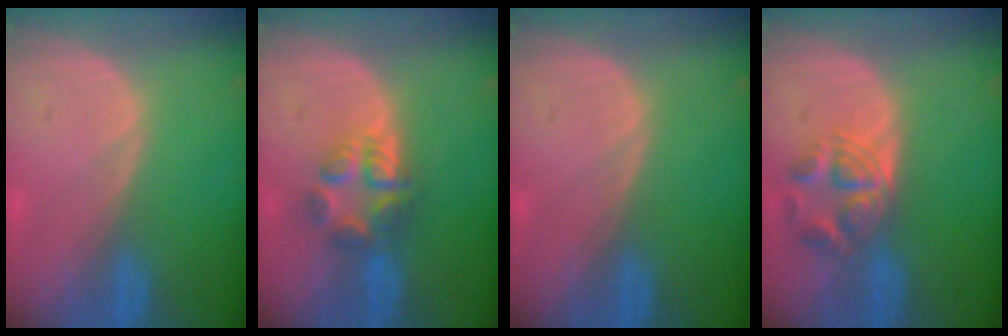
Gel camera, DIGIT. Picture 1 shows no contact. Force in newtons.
{"total": 5.9, "press": 5.3, "slide": 2.5}
{"total": 0.0}
{"total": 5.7, "press": 5.1, "slide": 2.4}